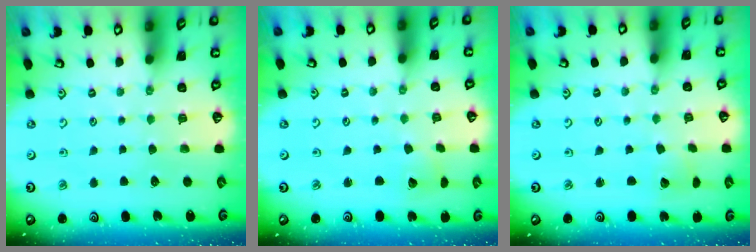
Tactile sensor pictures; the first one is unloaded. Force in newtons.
{"total": 2.5, "press": 2.5, "slide": 0.3}
{"total": 2.3, "press": 2.3, "slide": 0.3}